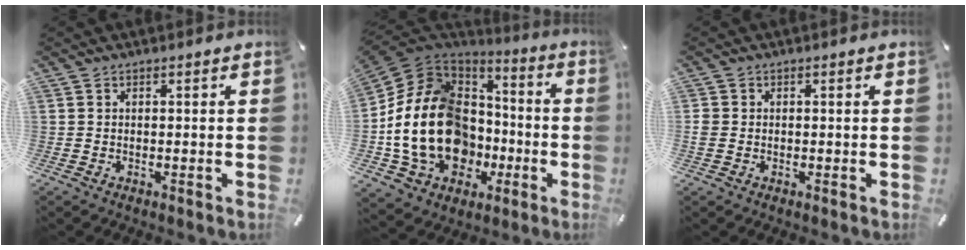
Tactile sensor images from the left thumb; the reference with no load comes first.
{"total": 22.1, "force": [-4.3, 16.9, 13.6], "torque": [-0.329, 0.012, -0.063]}
{"total": 1.5, "force": [-0.2, 1.4, 0.6], "torque": [-0.010, 0.005, -0.005]}